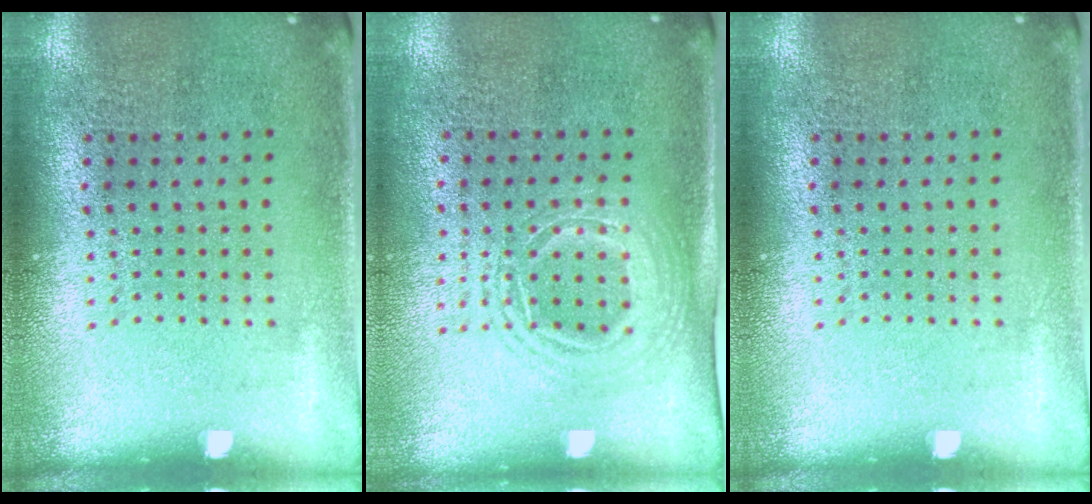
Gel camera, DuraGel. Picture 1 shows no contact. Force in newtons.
{"total": 1.5, "press": 1.3, "slide": 0.8}
{"total": 0.0}